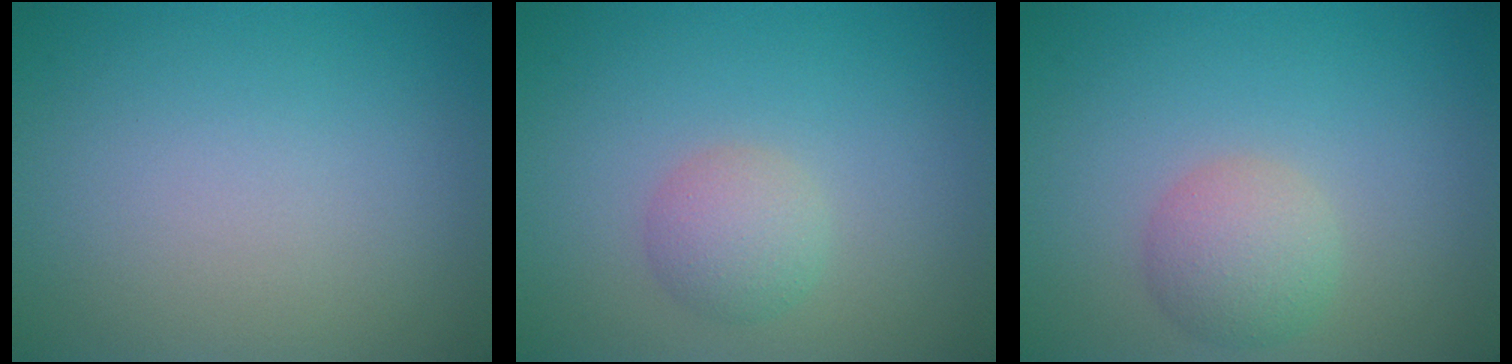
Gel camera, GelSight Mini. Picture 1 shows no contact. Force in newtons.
{"total": 2.3, "press": 2.3, "slide": 0.1}
{"total": 3.0, "press": 3.0, "slide": 0.1}